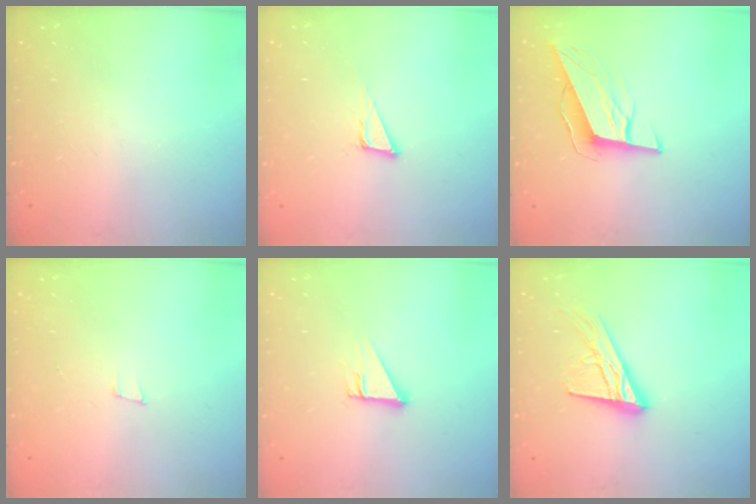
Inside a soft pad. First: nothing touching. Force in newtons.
{"total": 3.8, "press": 3.7, "slide": 0.2}
{"total": 10.1, "press": 9.7, "slide": 2.8}
{"total": 4.4, "press": 3.3, "slide": 2.9}
{"total": 2.9, "press": 2.9, "slide": 0.1}
{"total": 16.0, "press": 15.9, "slide": 1.3}